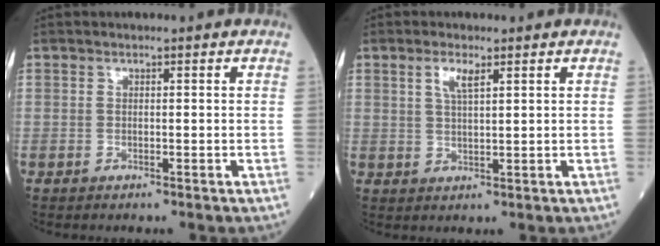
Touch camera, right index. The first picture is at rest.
{"total": 3.1, "force": [1.6, 0.6, 2.6], "torque": [-0.055, 0.002, 0.032]}